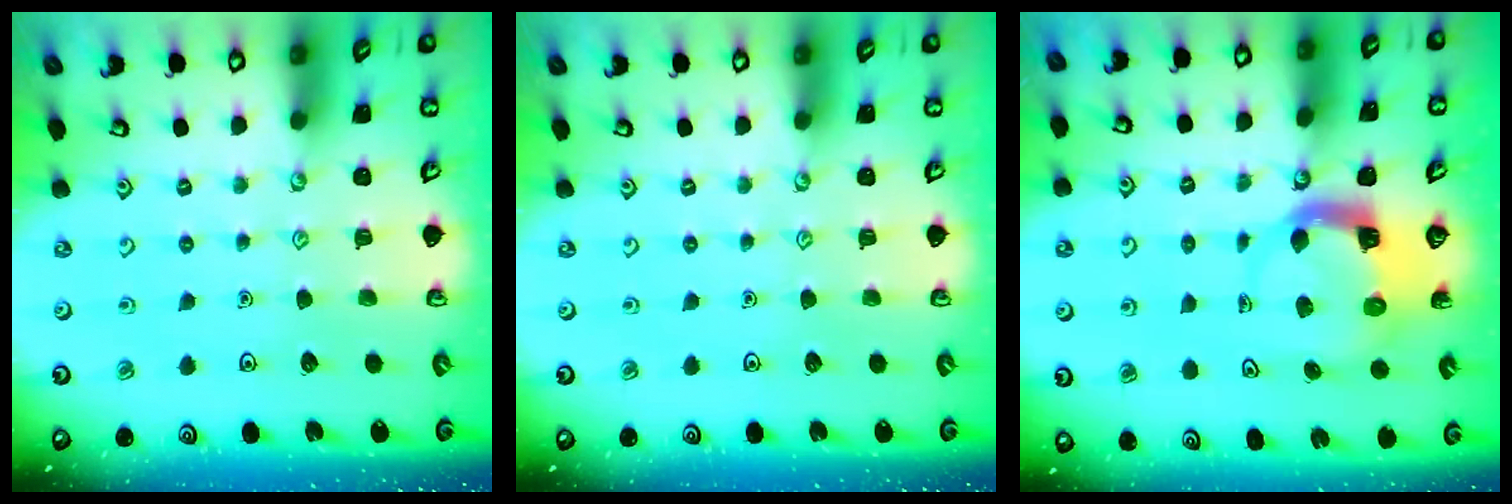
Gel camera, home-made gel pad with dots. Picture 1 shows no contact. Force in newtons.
{"total": 0.0}
{"total": 5.1, "press": 5.1, "slide": 0.5}